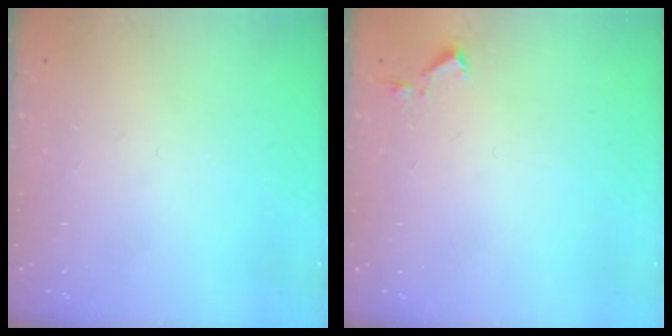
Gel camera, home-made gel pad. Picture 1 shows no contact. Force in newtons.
{"total": 3.5, "press": 3.4, "slide": 0.6}